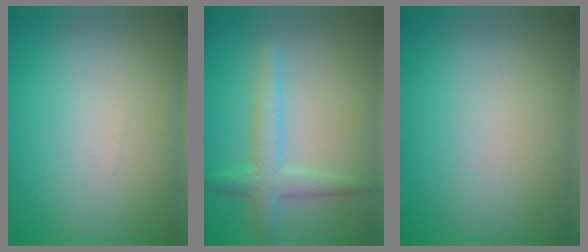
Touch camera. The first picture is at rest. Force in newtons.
{"total": 2.8, "press": 2.8, "slide": 0.1}
{"total": 0.0}